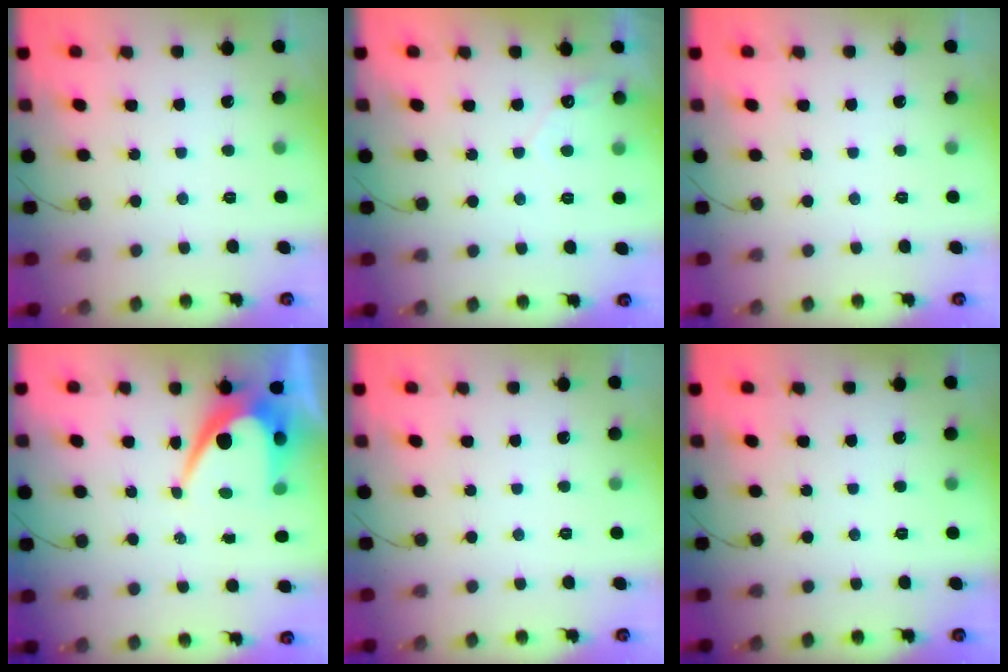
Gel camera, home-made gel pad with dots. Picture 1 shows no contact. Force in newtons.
{"total": 3.0, "press": 3.0, "slide": 0.1}
{"total": 0.0}
{"total": 8.1, "press": 8.1, "slide": 0.6}
{"total": 0.0}
{"total": 0.0}